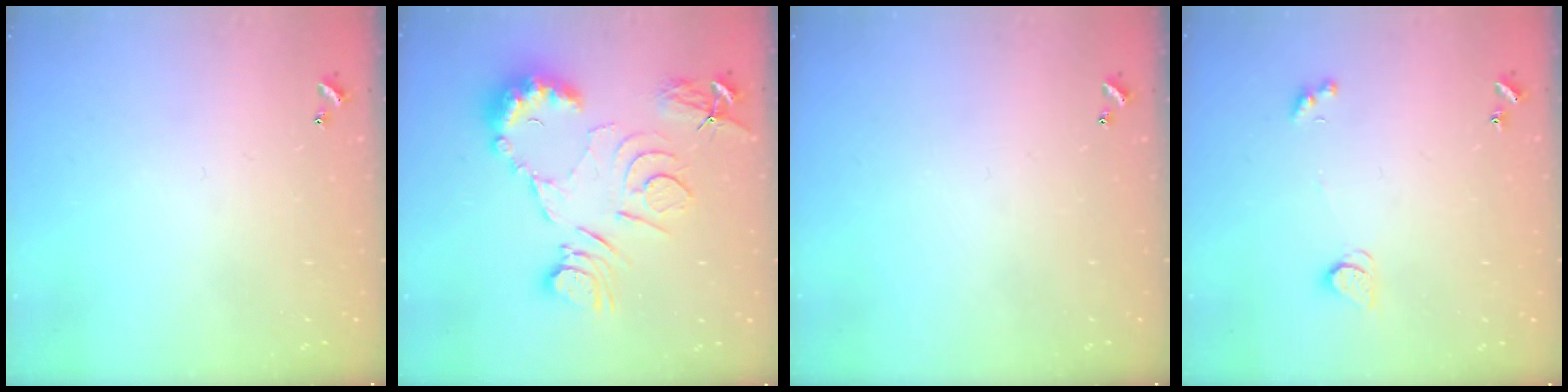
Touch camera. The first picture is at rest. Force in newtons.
{"total": 14.5, "press": 14.5, "slide": 0.9}
{"total": 0.0}
{"total": 2.3, "press": 2.2, "slide": 0.5}